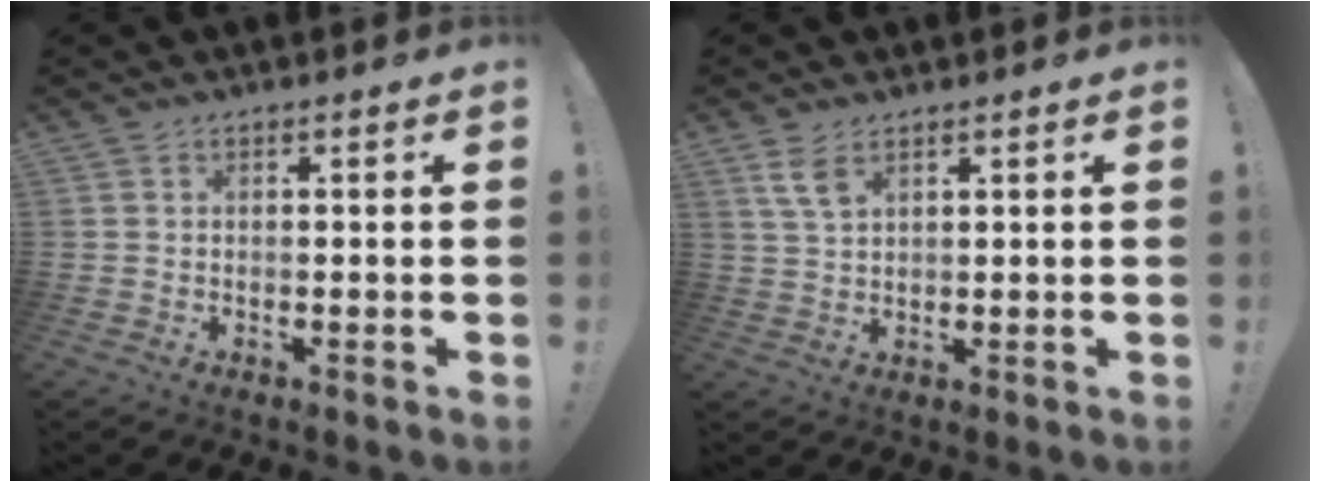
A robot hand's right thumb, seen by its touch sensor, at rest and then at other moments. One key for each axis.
{"total": 5.3, "fx": 3.1, "fy": 2.4, "fz": 3.6, "tx": -0.059, "ty": -0.012, "tz": 0.059}